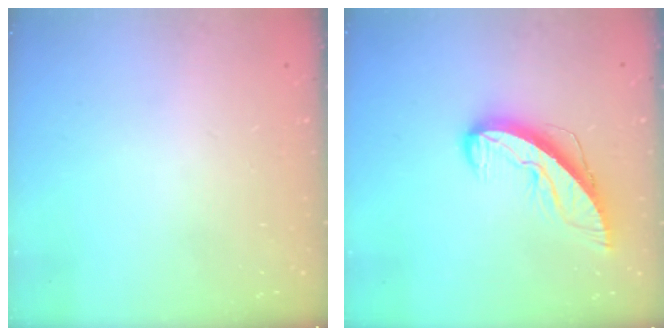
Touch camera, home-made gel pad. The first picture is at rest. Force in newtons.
{"total": 10.0, "press": 9.9, "slide": 1.2}